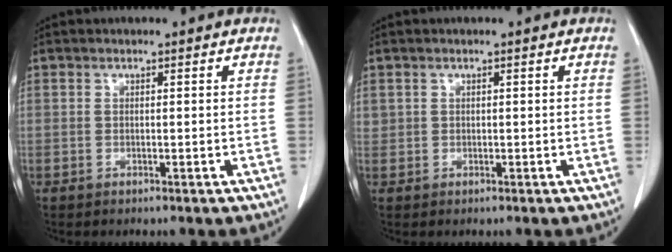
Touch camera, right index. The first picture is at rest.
{"total": 0.8, "force": [0.4, 0.7, 0.1], "torque": [0.008, 0.006, 0.006]}